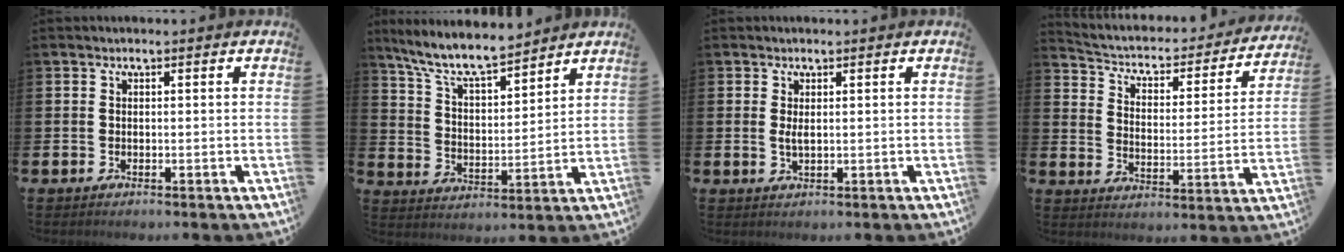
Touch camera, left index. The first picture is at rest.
{"total": 8.6, "force": [7.9, 1.6, 3.2], "torque": [-0.097, -0.044, 0.142]}
{"total": 1.4, "force": [0.5, 0.4, 1.2], "torque": [-0.017, 0.000, 0.006]}
{"total": 4.2, "force": [3.6, 1.6, 1.4], "torque": [-0.056, -0.034, 0.050]}